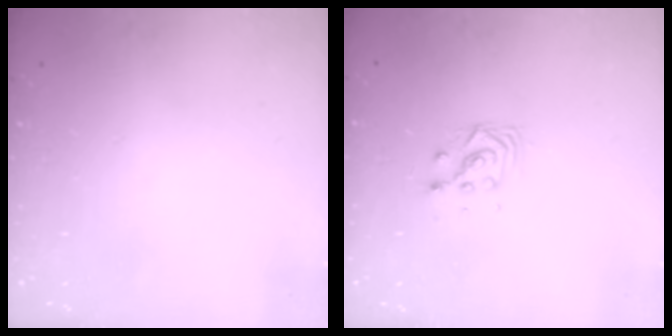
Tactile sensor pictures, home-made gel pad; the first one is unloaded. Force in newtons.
{"total": 4.6, "press": 4.6, "slide": 0.2}